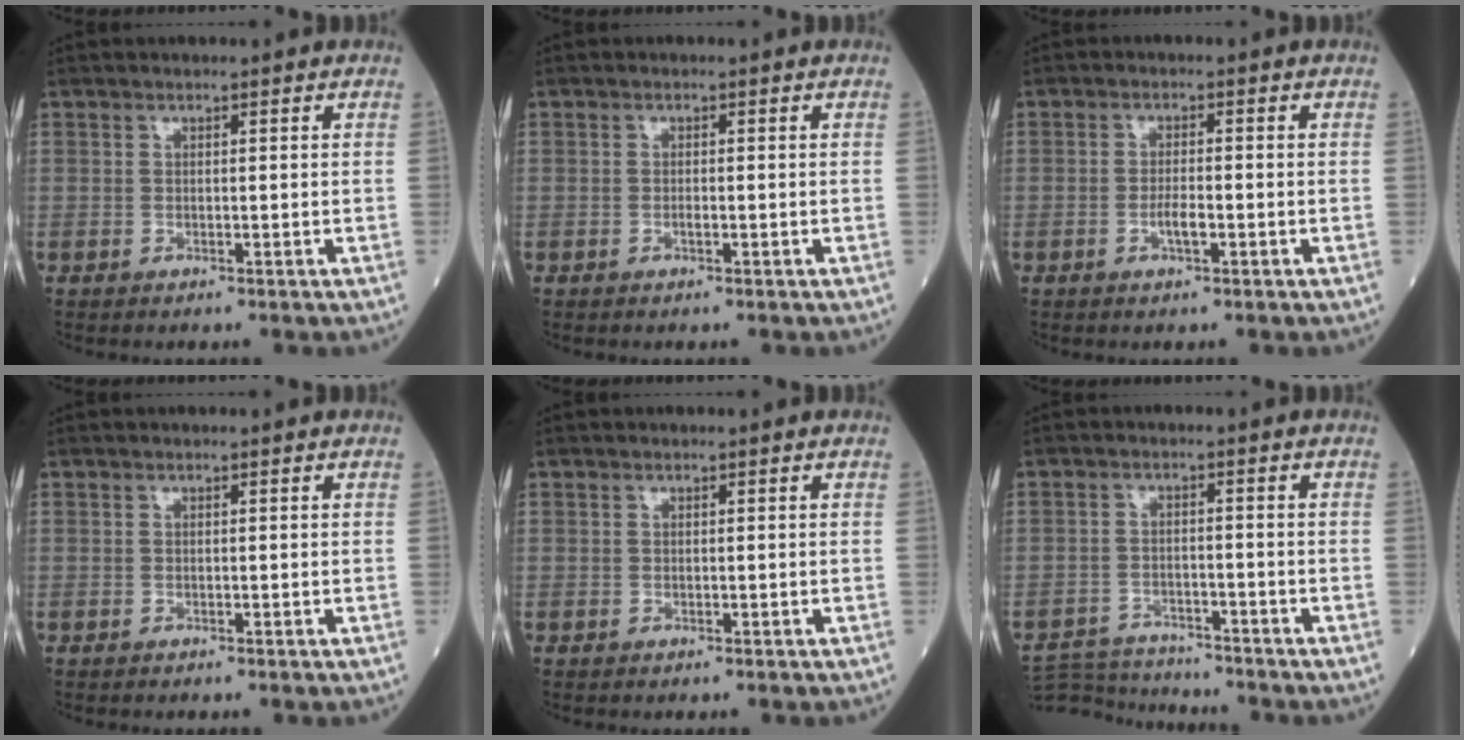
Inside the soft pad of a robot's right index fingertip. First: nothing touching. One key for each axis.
{"total": 0.8, "fx": -0.4, "fy": 0.1, "fz": 0.7, "tx": -0.017, "ty": 0.000, "tz": -0.007}
{"total": 2.5, "fx": -0.9, "fy": 0.5, "fz": 2.3, "tx": -0.043, "ty": 0.001, "tz": -0.017}
{"total": 0.0}
{"total": 0.0}
{"total": 7.9, "fx": -7.8, "fy": 0.9, "fz": 0.6, "tx": -0.014, "ty": 0.002, "tz": -0.128}